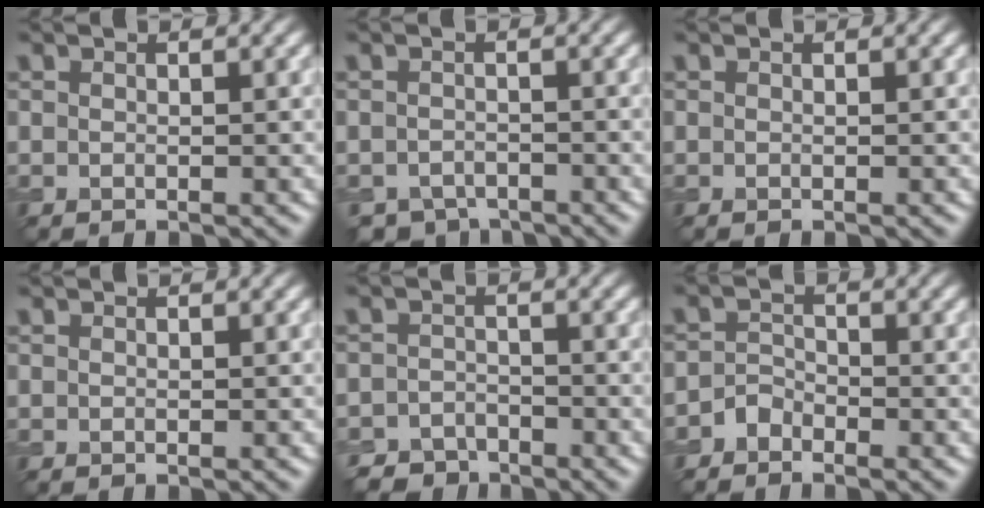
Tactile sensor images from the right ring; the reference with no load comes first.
{"total": 2.9, "force": [-2.5, 1.4, 0.6], "torque": [0.000, -0.007, -0.045]}
{"total": 0.0}
{"total": 0.0}
{"total": 3.4, "force": [-2.9, 1.7, 0.3], "torque": [0.010, 0.001, -0.053]}
{"total": 1.6, "force": [-1.3, 0.9, 0.2], "torque": [-0.002, 0.011, -0.028]}